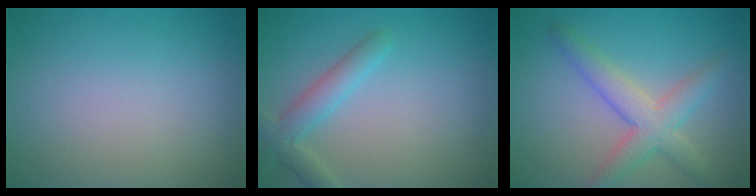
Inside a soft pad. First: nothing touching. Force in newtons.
{"total": 3.0, "press": 3.0, "slide": 0.2}
{"total": 4.4, "press": 4.3, "slide": 0.3}